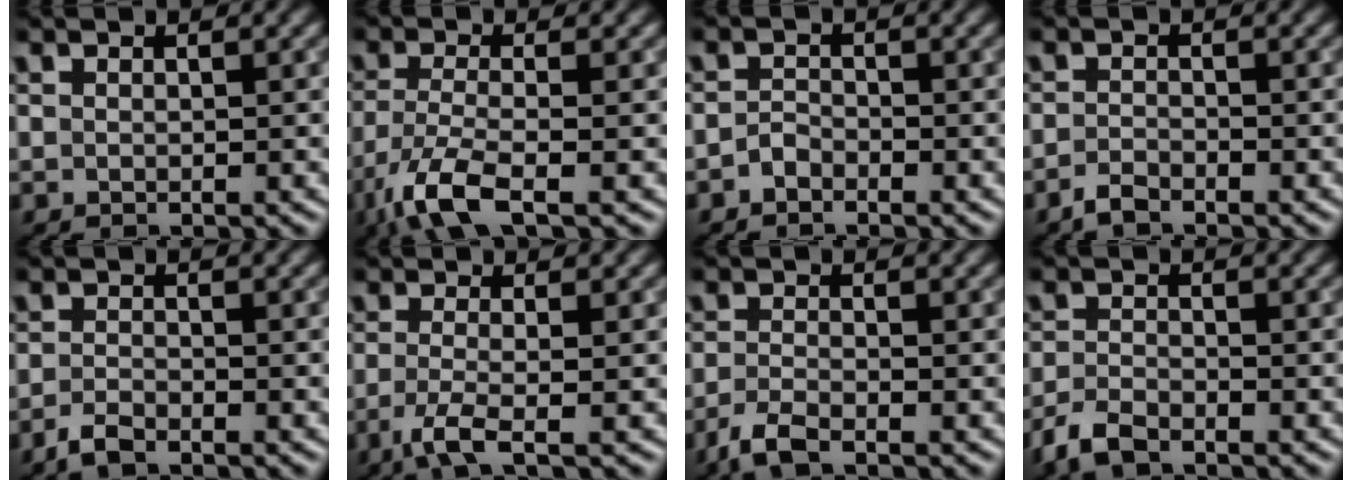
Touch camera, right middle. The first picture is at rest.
{"total": 5.7, "force": [-3.5, 1.5, 4.2], "torque": [-0.100, -0.016, -0.076]}
{"total": 1.1, "force": [-1.0, 0.5, 0.3], "torque": [-0.009, 0.002, -0.022]}
{"total": 1.4, "force": [-1.3, 0.2, 0.5], "torque": [-0.014, 0.000, -0.030]}
{"total": 1.7, "force": [-1.5, 0.4, 0.8], "torque": [-0.024, -0.003, -0.035]}
{"total": 3.4, "force": [-1.6, 0.8, 2.9], "torque": [-0.059, -0.009, -0.040]}
{"total": 2.7, "force": [-2.1, 0.6, 1.6], "torque": [-0.042, -0.008, -0.050]}
{"total": 2.7, "force": [-2.3, 0.8, 1.2], "torque": [-0.032, -0.007, -0.055]}